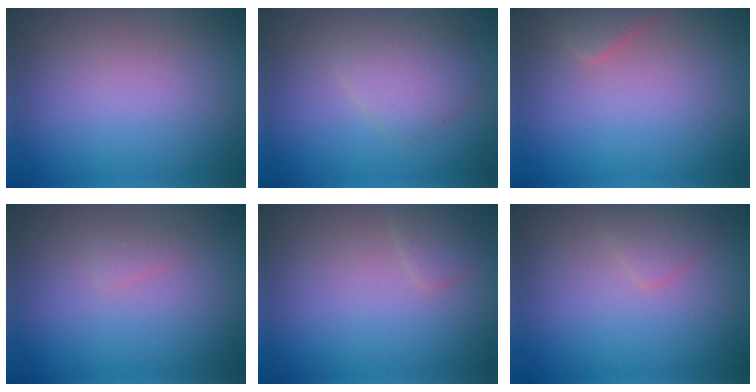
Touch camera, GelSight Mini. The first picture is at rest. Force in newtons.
{"total": 2.8, "press": 2.8, "slide": 0.1}
{"total": 1.8, "press": 1.8, "slide": 0.1}
{"total": 0.7, "press": 0.7, "slide": 0.0}
{"total": 1.2, "press": 1.2, "slide": 0.1}
{"total": 1.2, "press": 1.2, "slide": 0.0}